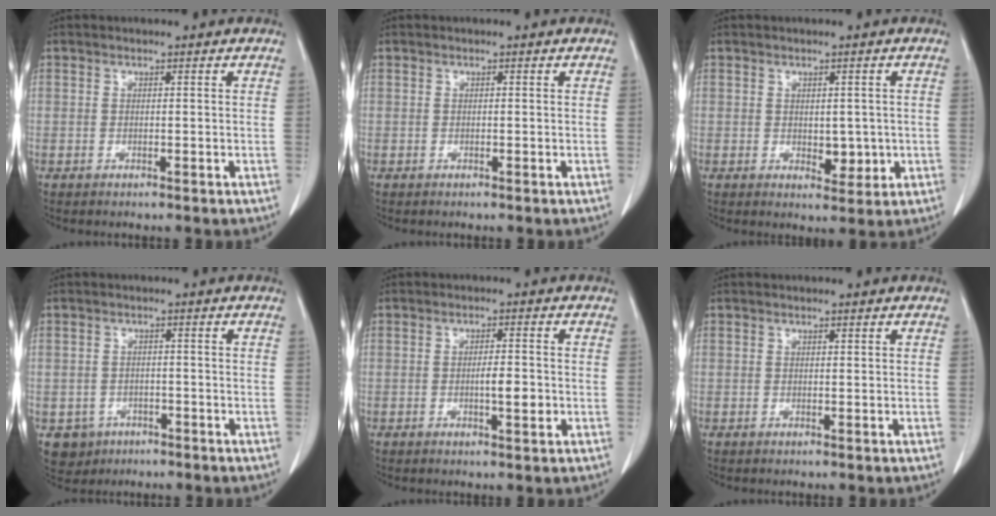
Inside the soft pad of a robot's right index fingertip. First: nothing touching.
{"total": 0.0}
{"total": 3.7, "force": [-0.4, 2.2, 2.9], "torque": [-0.033, -0.003, 0.004]}
{"total": 4.2, "force": [-2.1, 3.6, 0.5], "torque": [-0.007, 0.008, -0.028]}
{"total": 3.5, "force": [-0.6, 0.7, 3.4], "torque": [-0.057, 0.000, -0.008]}
{"total": 0.0}